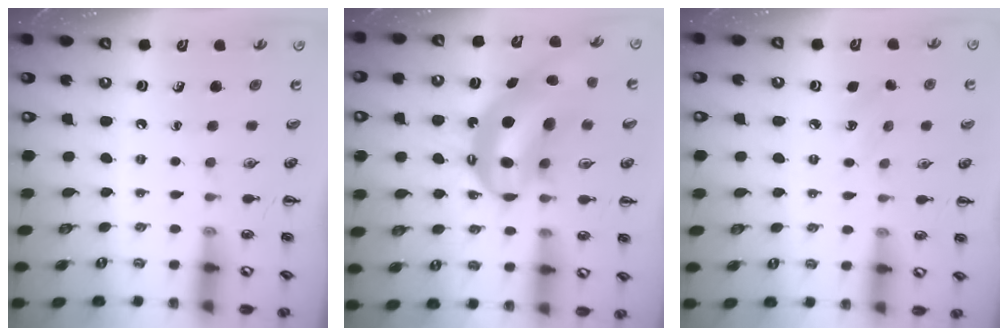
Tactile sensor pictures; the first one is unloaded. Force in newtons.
{"total": 15.4, "press": 14.8, "slide": 4.2}
{"total": 4.3, "press": 4.2, "slide": 1.1}